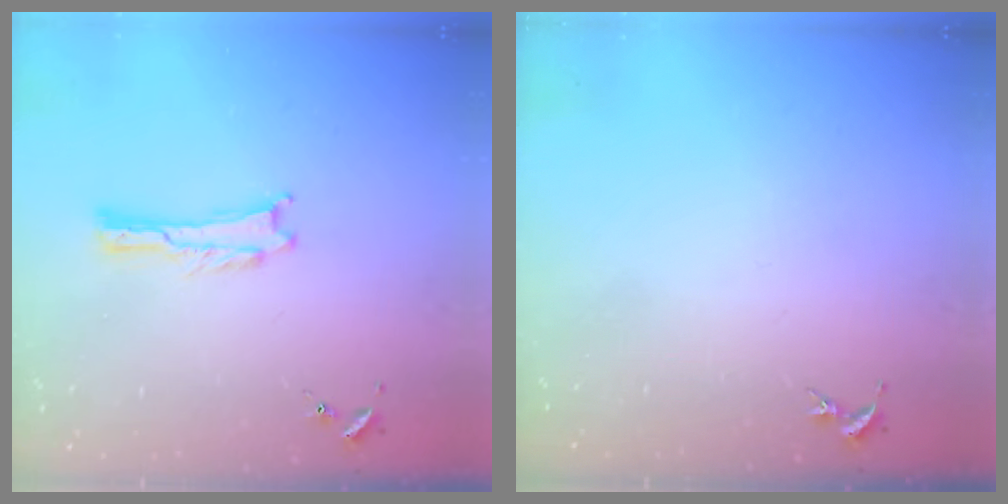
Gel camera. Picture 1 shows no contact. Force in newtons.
{"total": 0.0}